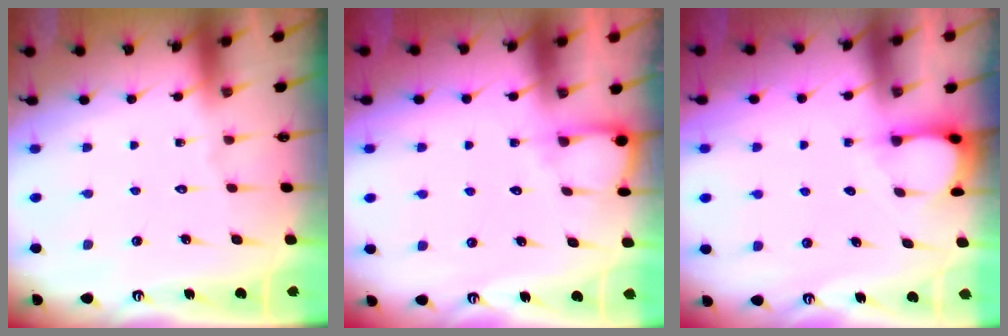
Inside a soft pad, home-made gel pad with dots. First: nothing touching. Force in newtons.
{"total": 4.2, "press": 4.2, "slide": 0.2}
{"total": 3.0, "press": 3.0, "slide": 0.3}